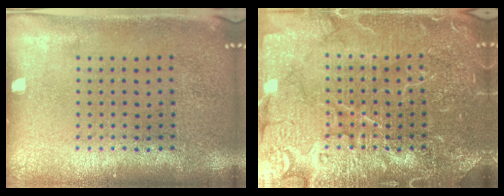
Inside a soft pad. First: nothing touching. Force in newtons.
{"total": 7.2, "press": 7.1, "slide": 1.0}